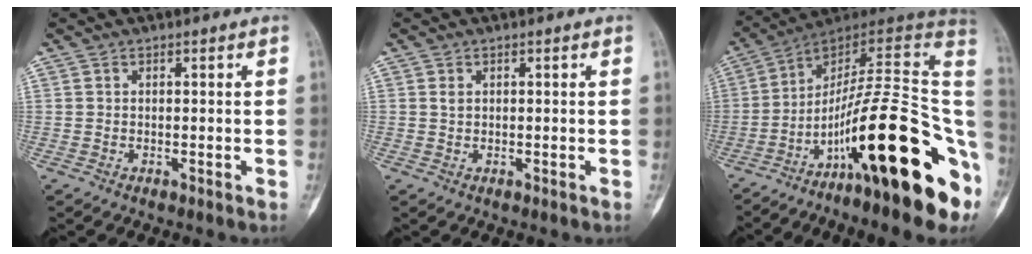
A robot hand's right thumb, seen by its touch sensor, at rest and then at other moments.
{"total": 0.9, "force": [0.3, 0.6, 0.5], "torque": [-0.005, 0.003, 0.006]}
{"total": 29.4, "force": [-9.6, 7.3, 26.8], "torque": [-0.332, 0.064, -0.151]}